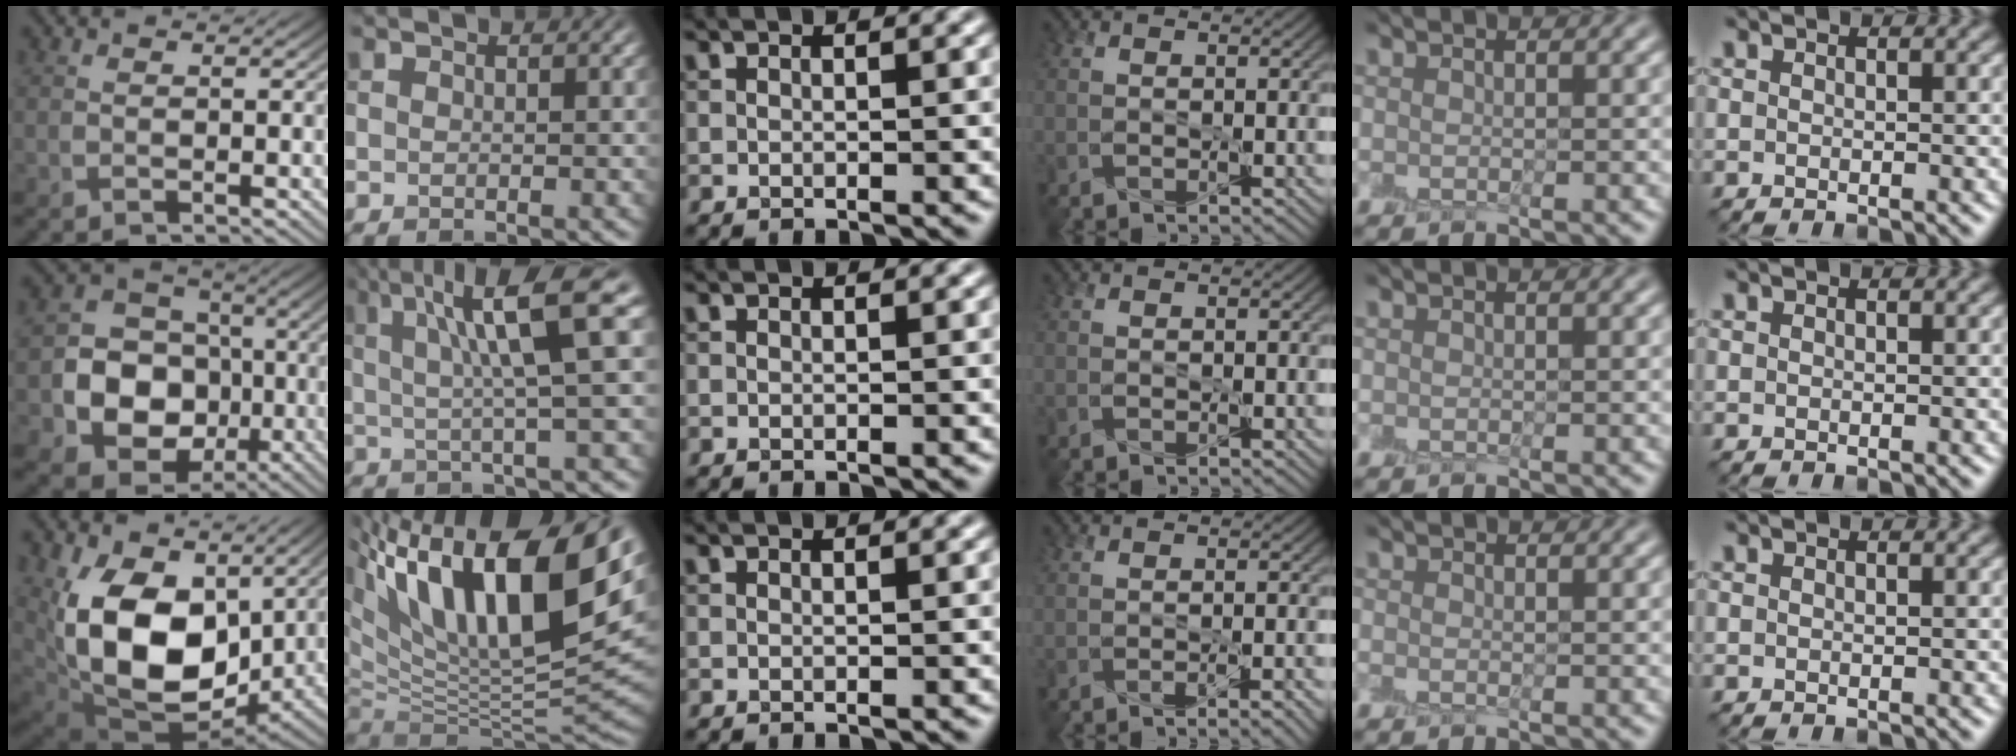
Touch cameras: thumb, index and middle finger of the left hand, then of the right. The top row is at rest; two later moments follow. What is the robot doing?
{"motion": "peel", "object": "small bumper sticker"}